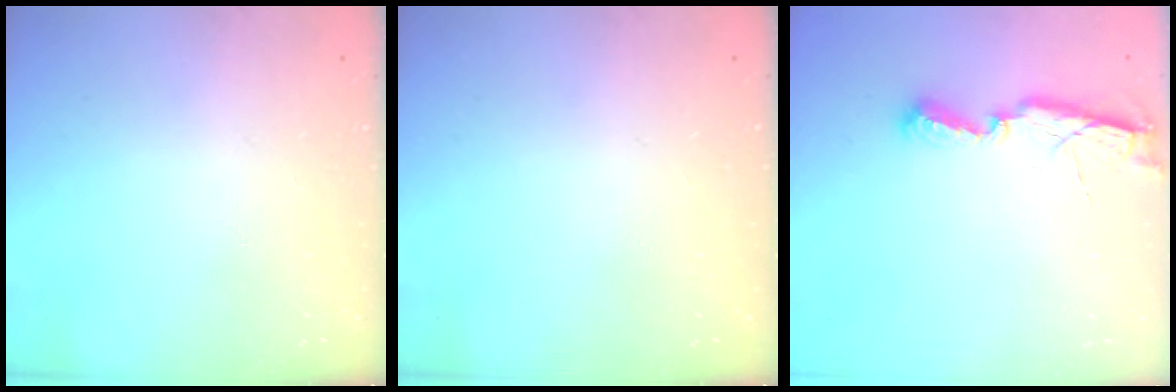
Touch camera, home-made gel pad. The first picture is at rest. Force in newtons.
{"total": 0.0}
{"total": 6.7, "press": 6.7, "slide": 0.8}